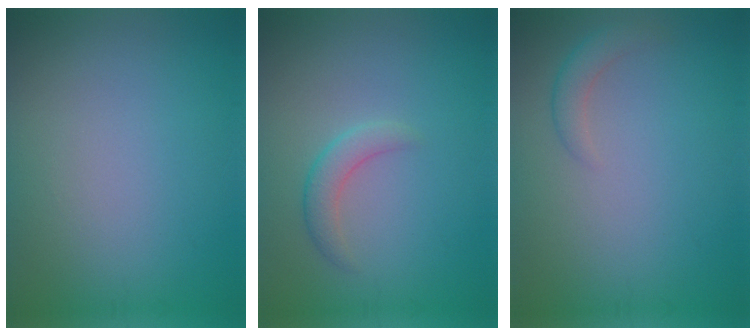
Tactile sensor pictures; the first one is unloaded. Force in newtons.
{"total": 1.9, "press": 1.9, "slide": 0.1}
{"total": 1.6, "press": 1.6, "slide": 0.1}